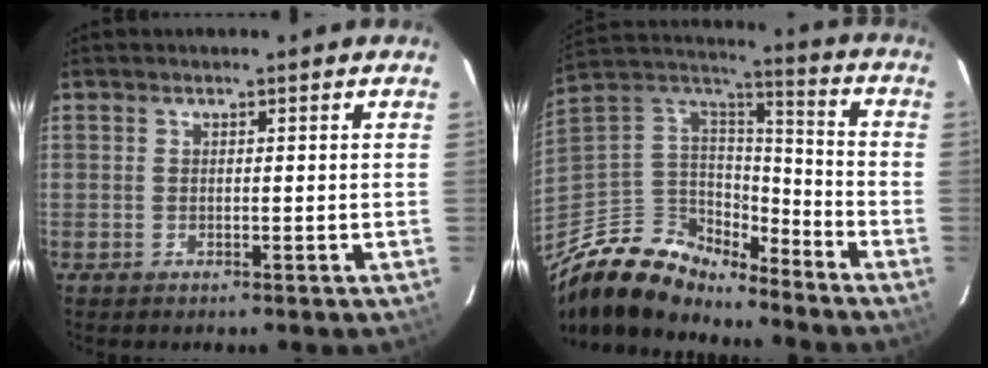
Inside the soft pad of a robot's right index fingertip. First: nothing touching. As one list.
[{"total": 16.6, "force": [-13.3, 7.3, 6.8], "torque": [-0.162, 0.015, -0.250]}]